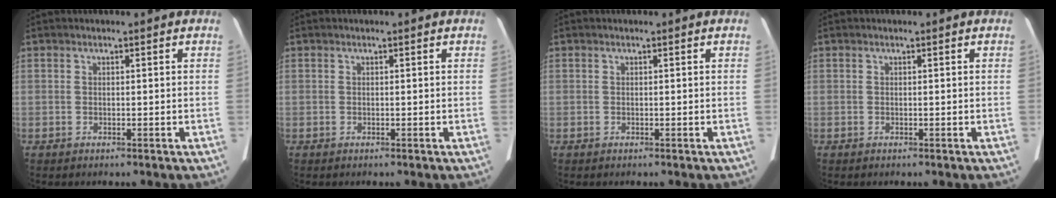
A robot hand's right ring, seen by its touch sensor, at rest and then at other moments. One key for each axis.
{"total": 0.0}
{"total": 0.0}
{"total": 0.0}